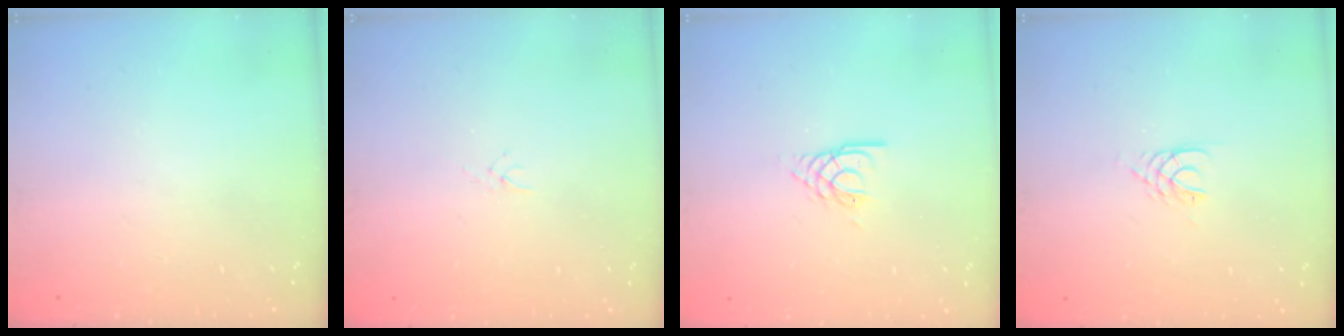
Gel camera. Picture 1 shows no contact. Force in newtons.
{"total": 1.0, "press": 1.0, "slide": 0.3}
{"total": 3.5, "press": 3.5, "slide": 0.4}
{"total": 3.0, "press": 2.9, "slide": 0.4}